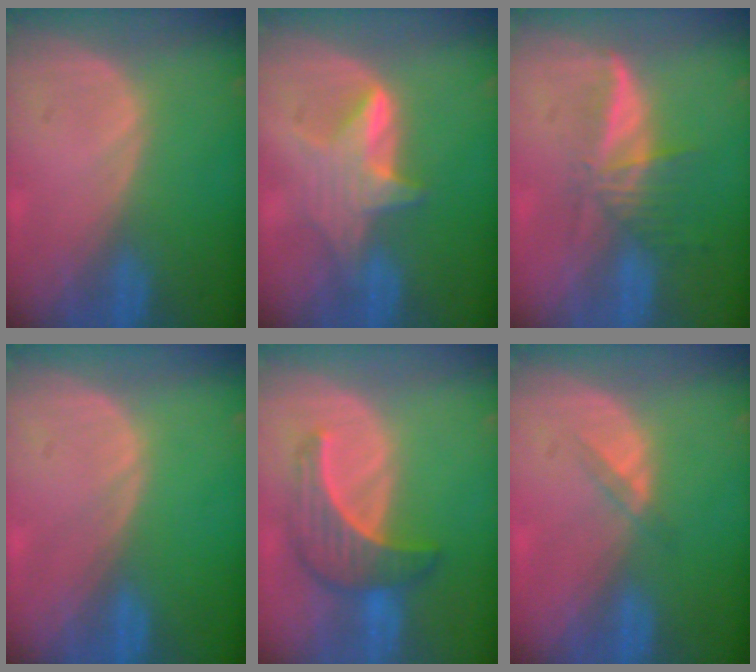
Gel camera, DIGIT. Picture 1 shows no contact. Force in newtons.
{"total": 6.0, "press": 5.8, "slide": 1.4}
{"total": 6.0, "press": 5.3, "slide": 2.8}
{"total": 0.0}
{"total": 6.7, "press": 6.7, "slide": 0.7}
{"total": 1.8, "press": 1.4, "slide": 1.0}